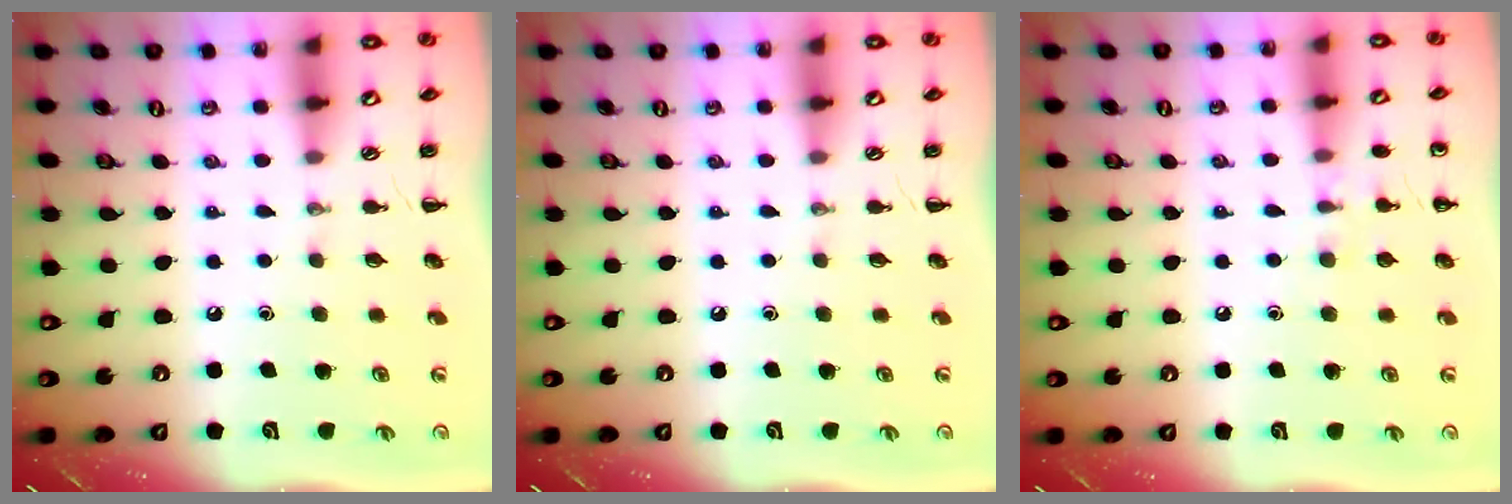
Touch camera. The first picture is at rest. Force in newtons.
{"total": 0.0}
{"total": 5.3, "press": 5.0, "slide": 1.7}